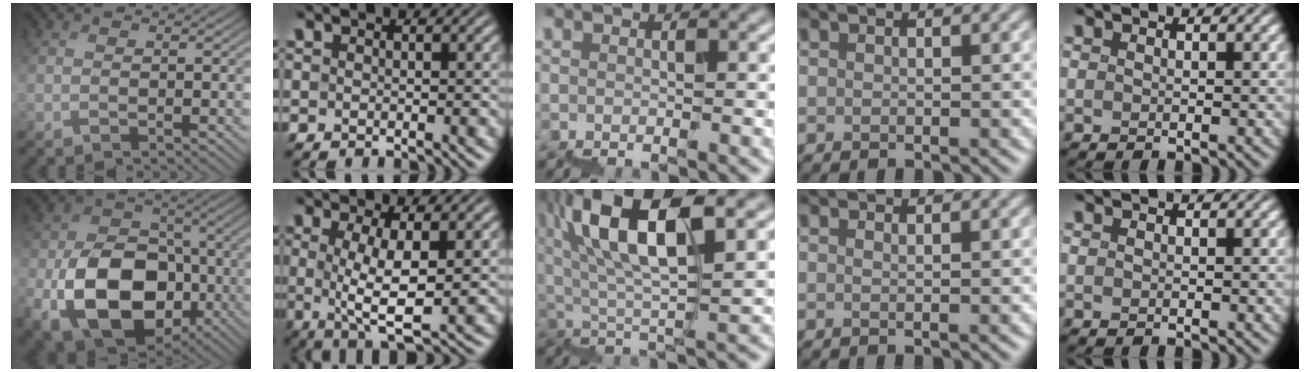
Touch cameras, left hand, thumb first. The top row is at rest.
{"thumb": {"total": 15.2, "force": [-5.0, 10.9, 9.4], "torque": [-0.179, -0.044, -0.092]}, "index": {"total": 5.5, "force": [0.3, 1.5, 5.3], "torque": [-0.095, -0.006, 0.010]}, "middle": {"total": 9.5, "force": [5.1, 2.4, 7.7], "torque": [-0.135, 0.025, 0.093]}, "ring": {"total": 0.5, "force": [0.3, 0.2, 0.4], "torque": [0.000, -0.003, 0.003]}}